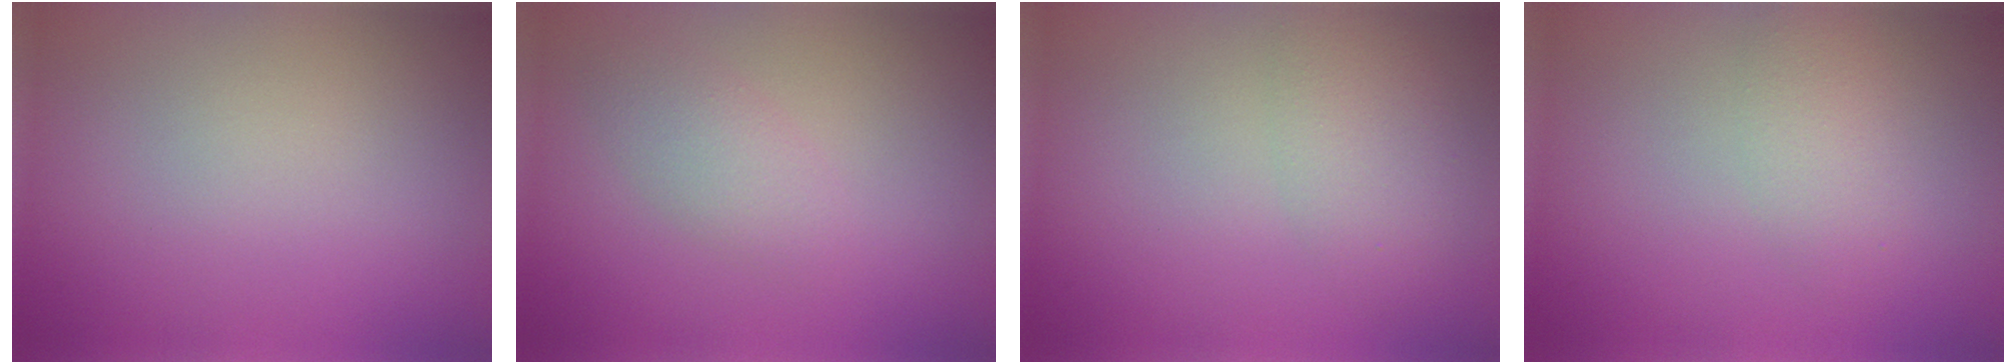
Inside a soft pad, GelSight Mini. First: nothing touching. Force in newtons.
{"total": 2.1, "press": 2.1, "slide": 0.0}
{"total": 3.0, "press": 3.0, "slide": 0.1}
{"total": 2.3, "press": 2.3, "slide": 0.0}